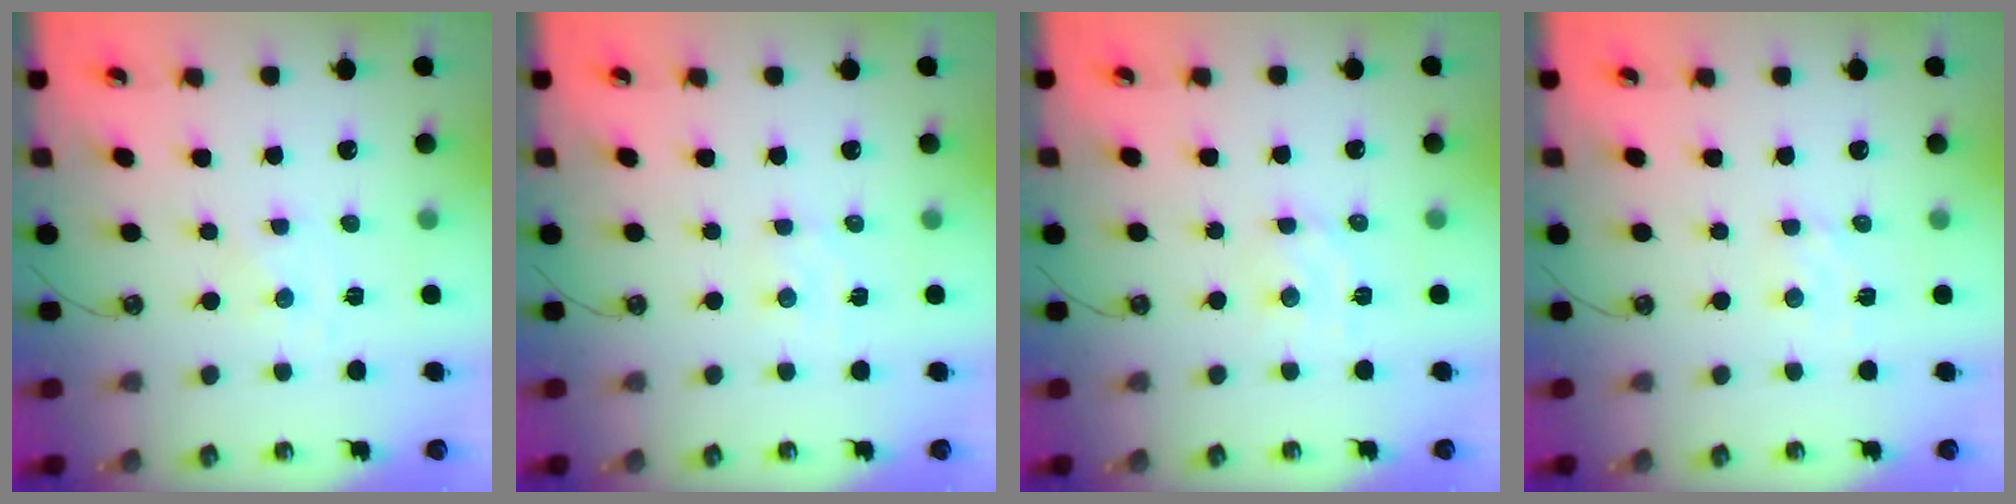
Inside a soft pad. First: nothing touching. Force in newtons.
{"total": 2.8, "press": 2.7, "slide": 0.4}
{"total": 5.4, "press": 5.4, "slide": 0.3}
{"total": 2.5, "press": 2.4, "slide": 0.4}